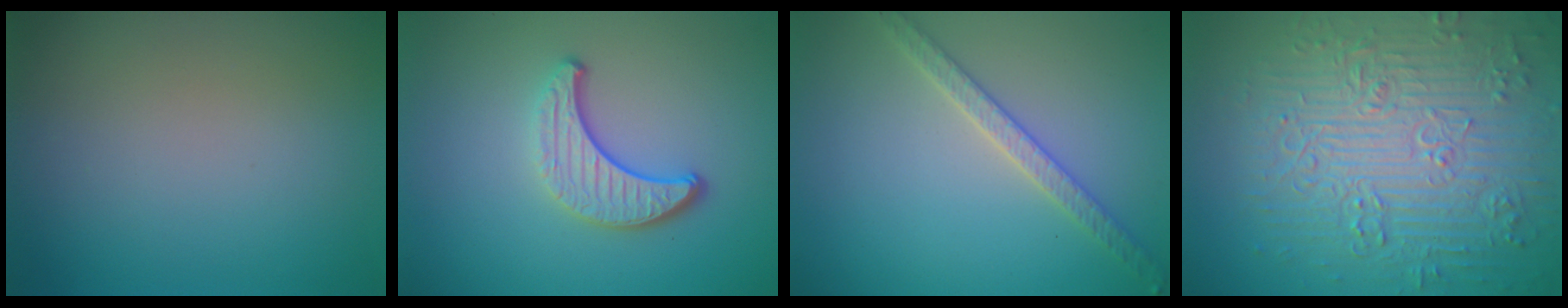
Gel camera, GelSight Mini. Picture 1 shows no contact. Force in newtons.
{"total": 4.0, "press": 2.9, "slide": 2.7}
{"total": 2.9, "press": 2.8, "slide": 0.6}
{"total": 9.1, "press": 6.6, "slide": 6.3}